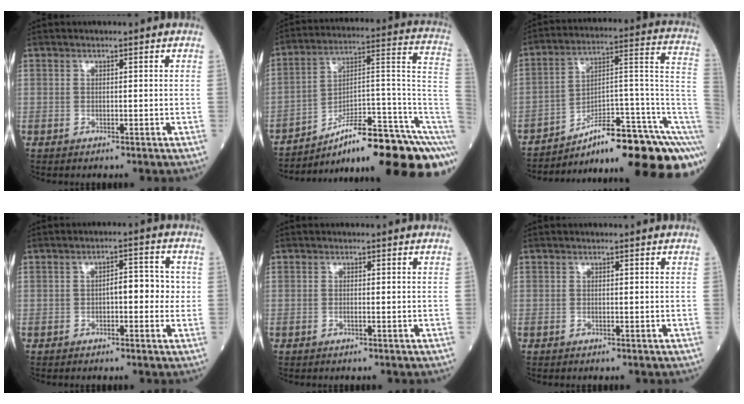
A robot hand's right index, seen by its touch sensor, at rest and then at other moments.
{"total": 22.3, "force": [-13.7, 2.7, 17.4], "torque": [-0.150, 0.059, -0.202]}
{"total": 21.9, "force": [-14.7, 2.8, 16.0], "torque": [-0.123, 0.056, -0.210]}
{"total": 4.6, "force": [-0.3, 2.0, 4.2], "torque": [-0.052, 0.019, -0.006]}
{"total": 0.6, "force": [-0.3, 0.0, 0.5], "torque": [-0.011, 0.000, -0.005]}
{"total": 0.0}